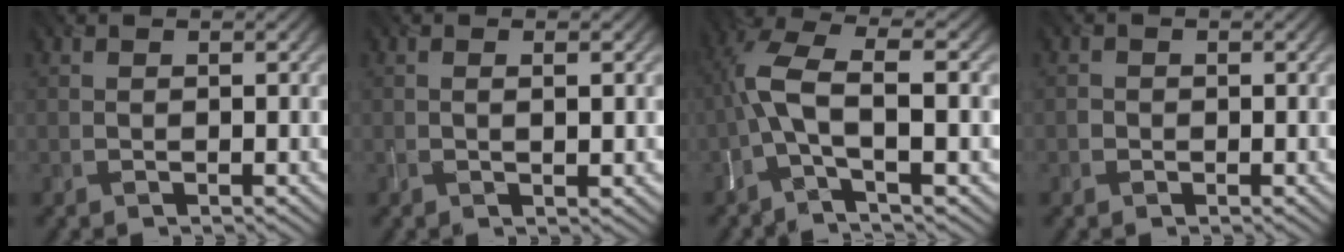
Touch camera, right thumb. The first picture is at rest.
{"total": 1.4, "force": [0.1, 0.2, 1.4], "torque": [-0.027, 0.003, 0.002]}
{"total": 7.3, "force": [-1.2, 2.0, 6.9], "torque": [-0.154, 0.023, -0.039]}
{"total": 0.8, "force": [-0.3, 0.8, 0.1], "torque": [-0.003, -0.005, -0.007]}